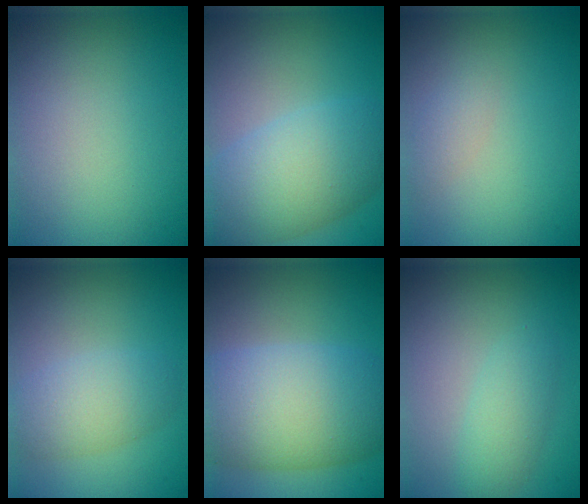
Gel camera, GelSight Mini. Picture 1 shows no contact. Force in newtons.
{"total": 7.8, "press": 7.8, "slide": 0.1}
{"total": 1.1, "press": 1.1, "slide": 0.0}
{"total": 3.7, "press": 3.7, "slide": 0.2}
{"total": 10.8, "press": 10.8, "slide": 0.5}
{"total": 2.4, "press": 2.4, "slide": 0.1}